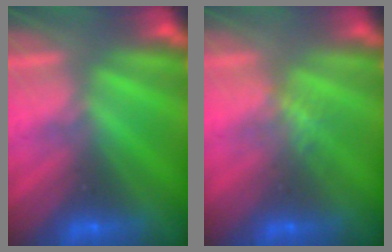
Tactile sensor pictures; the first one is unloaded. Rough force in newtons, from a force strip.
{"total": 2.1}